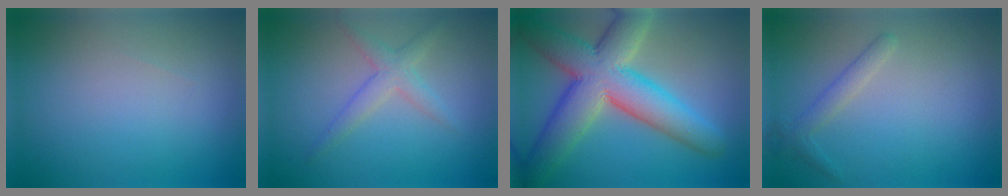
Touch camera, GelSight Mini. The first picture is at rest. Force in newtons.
{"total": 2.5, "press": 2.5, "slide": 0.1}
{"total": 10.9, "press": 10.9, "slide": 0.6}
{"total": 1.6, "press": 1.6, "slide": 0.1}